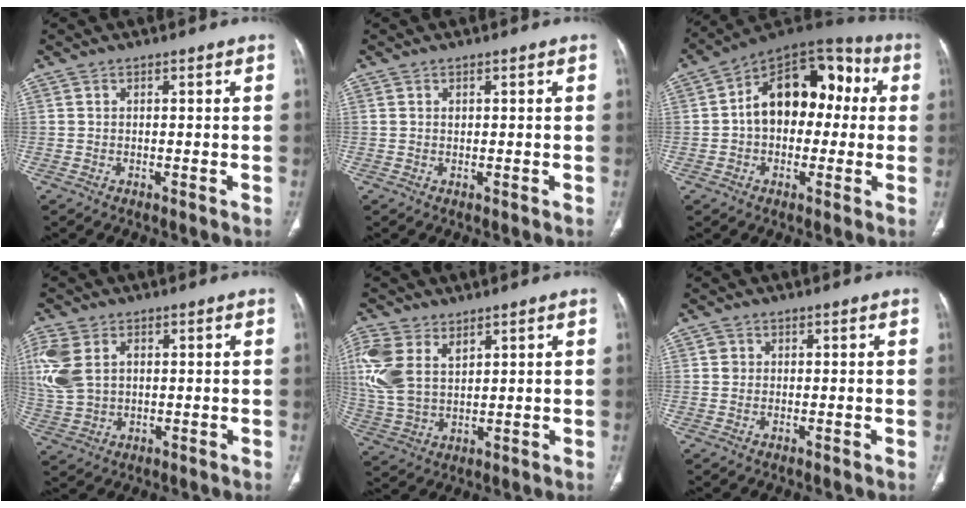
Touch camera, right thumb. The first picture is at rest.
{"total": 0.5, "force": [0.3, 0.4, 0.3], "torque": [-0.004, 0.002, 0.006]}
{"total": 17.6, "force": [1.6, 11.5, 13.2], "torque": [-0.154, 0.053, 0.014]}
{"total": 10.5, "force": [2.4, 7.3, 7.1], "torque": [-0.172, 0.008, 0.056]}
{"total": 12.5, "force": [5.1, 7.8, 8.2], "torque": [-0.192, -0.009, 0.114]}
{"total": 1.3, "force": [0.2, 1.2, 0.2], "torque": [0.003, 0.002, 0.003]}